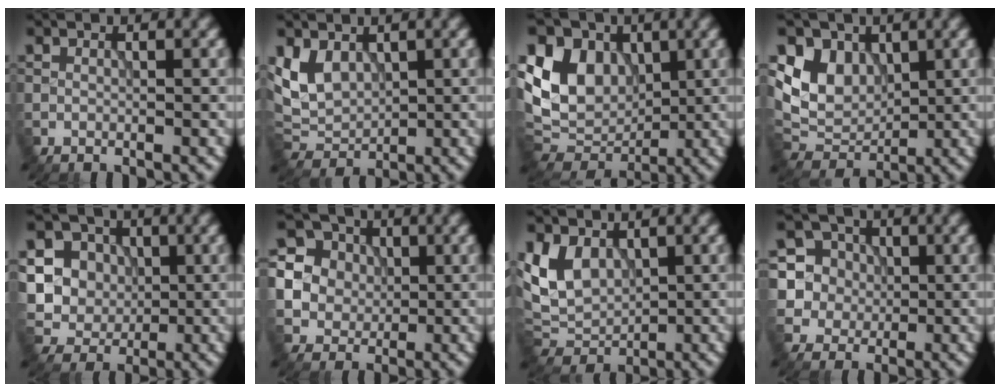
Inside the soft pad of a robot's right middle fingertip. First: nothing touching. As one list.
[{"total": 4.5, "force": [1.6, 3.1, 2.8], "torque": [-0.060, -0.009, 0.030]}, {"total": 10.4, "force": [2.0, 8.2, 6.2], "torque": [-0.126, 0.014, 0.027]}, {"total": 5.3, "force": [1.9, 4.2, 2.5], "torque": [-0.046, -0.010, 0.031]}, {"total": 10.4, "force": [1.5, 9.5, 4.1], "torque": [-0.111, 0.022, 0.013]}, {"total": 10.6, "force": [1.9, 9.7, 3.7], "torque": [-0.119, 0.030, 0.034]}, {"total": 5.4, "force": [1.5, 3.9, 3.5], "torque": [-0.074, -0.007, 0.023]}, {"total": 9.1, "force": [2.3, 8.5, 2.5], "torque": [-0.083, 0.031, 0.036]}]